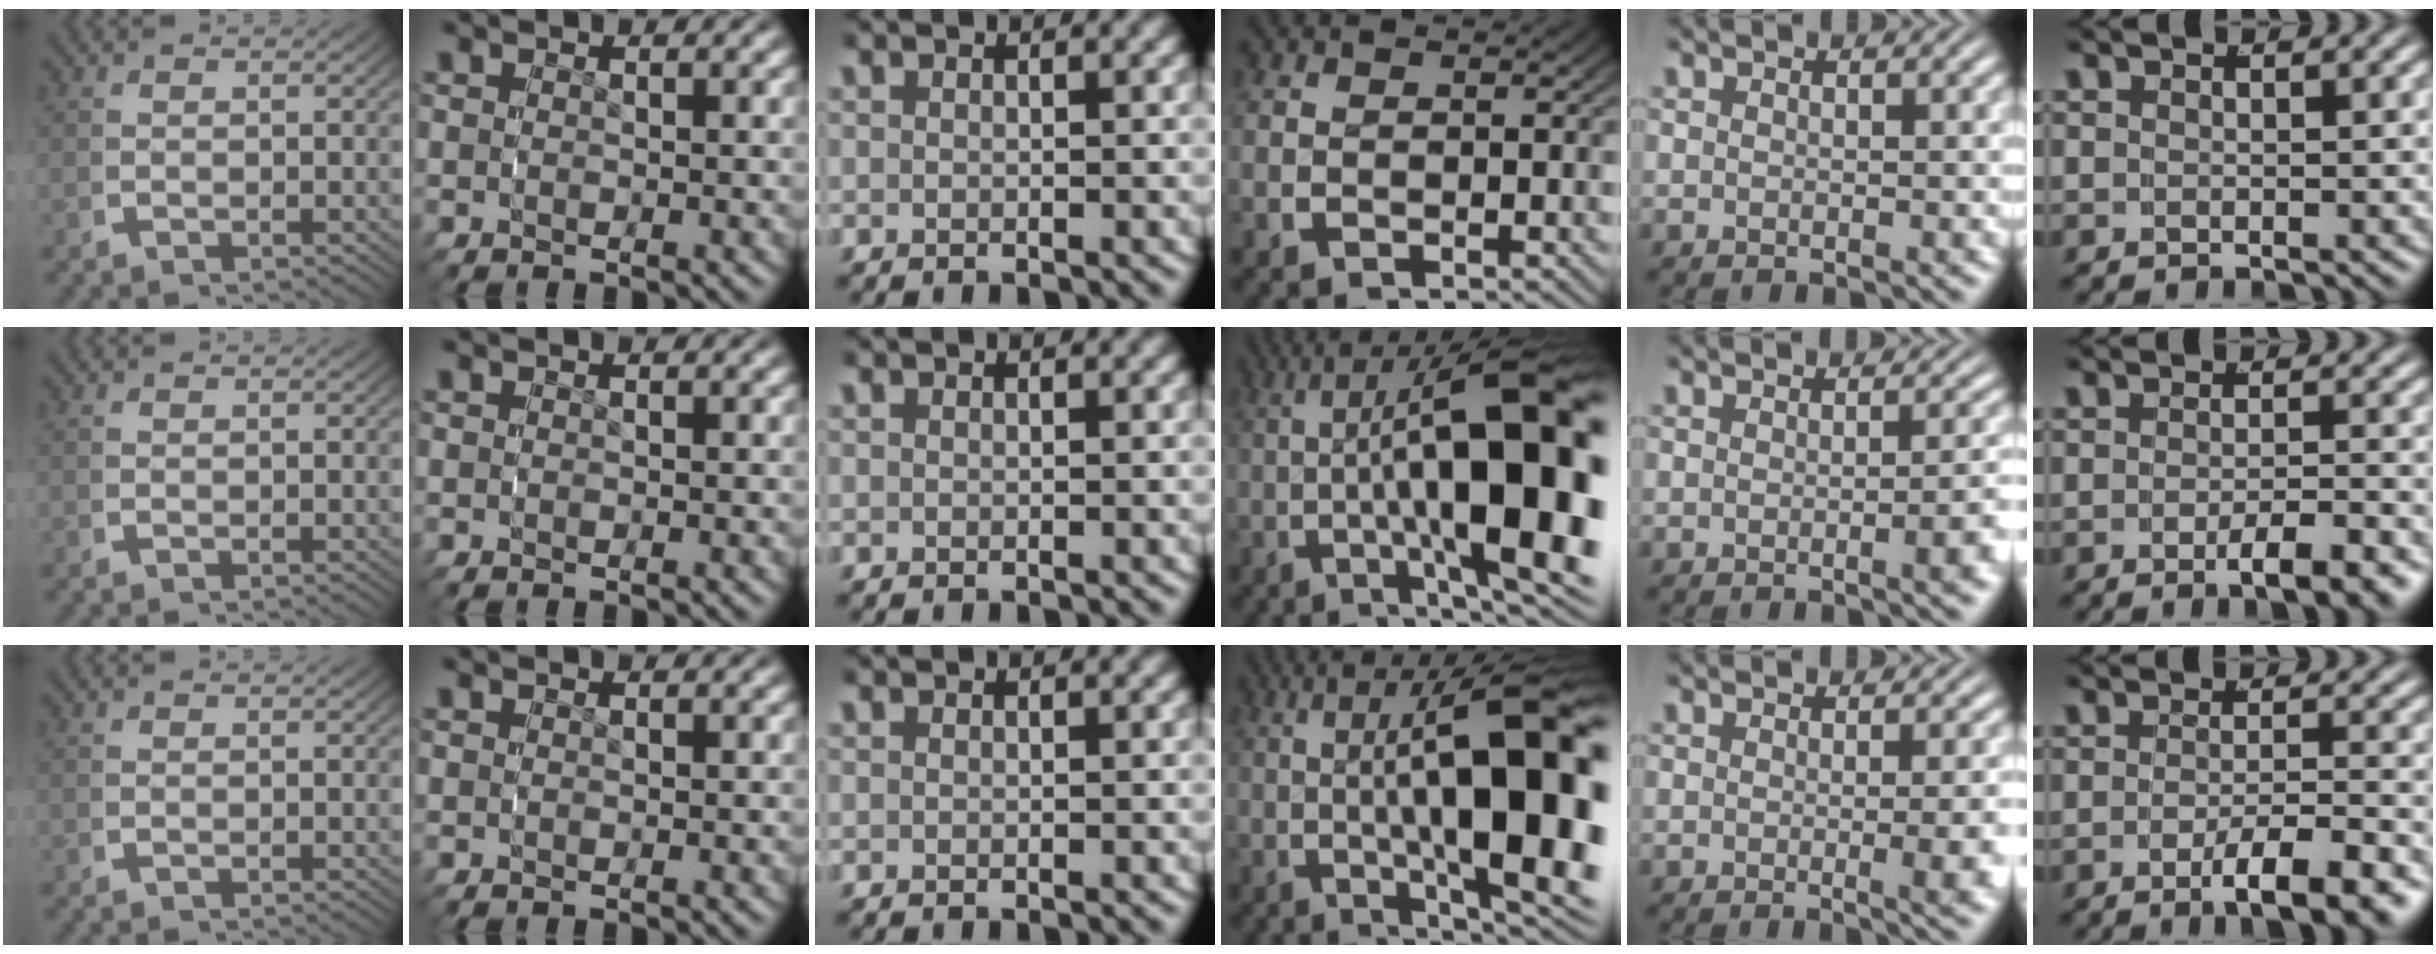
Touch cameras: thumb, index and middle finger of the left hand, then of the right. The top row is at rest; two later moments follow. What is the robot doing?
{"motion": "grasp_and_lifting", "object": "dispenser bottle"}